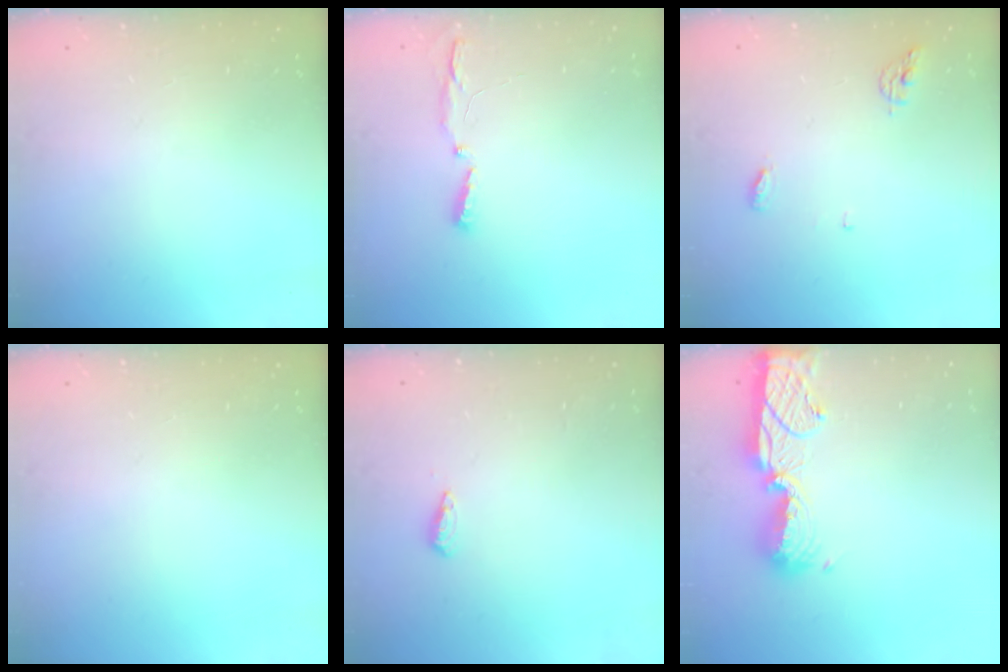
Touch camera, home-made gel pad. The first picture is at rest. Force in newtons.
{"total": 3.5, "press": 3.4, "slide": 0.8}
{"total": 4.7, "press": 4.7, "slide": 0.4}
{"total": 0.0}
{"total": 5.3, "press": 5.2, "slide": 1.1}
{"total": 13.4, "press": 13.3, "slide": 1.0}